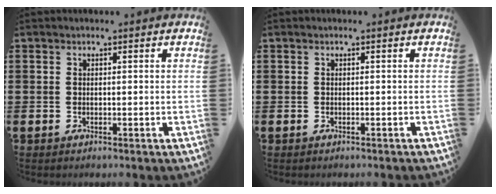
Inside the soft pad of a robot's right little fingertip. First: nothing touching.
{"total": 0.0}